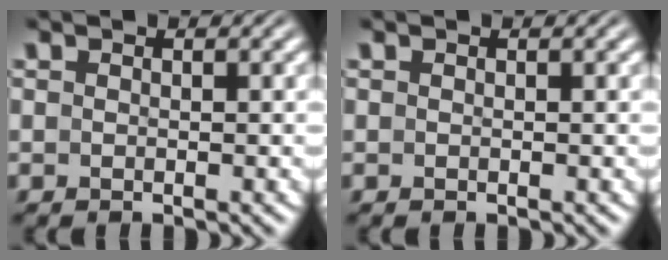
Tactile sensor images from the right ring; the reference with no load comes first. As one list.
[{"total": 0.0}]